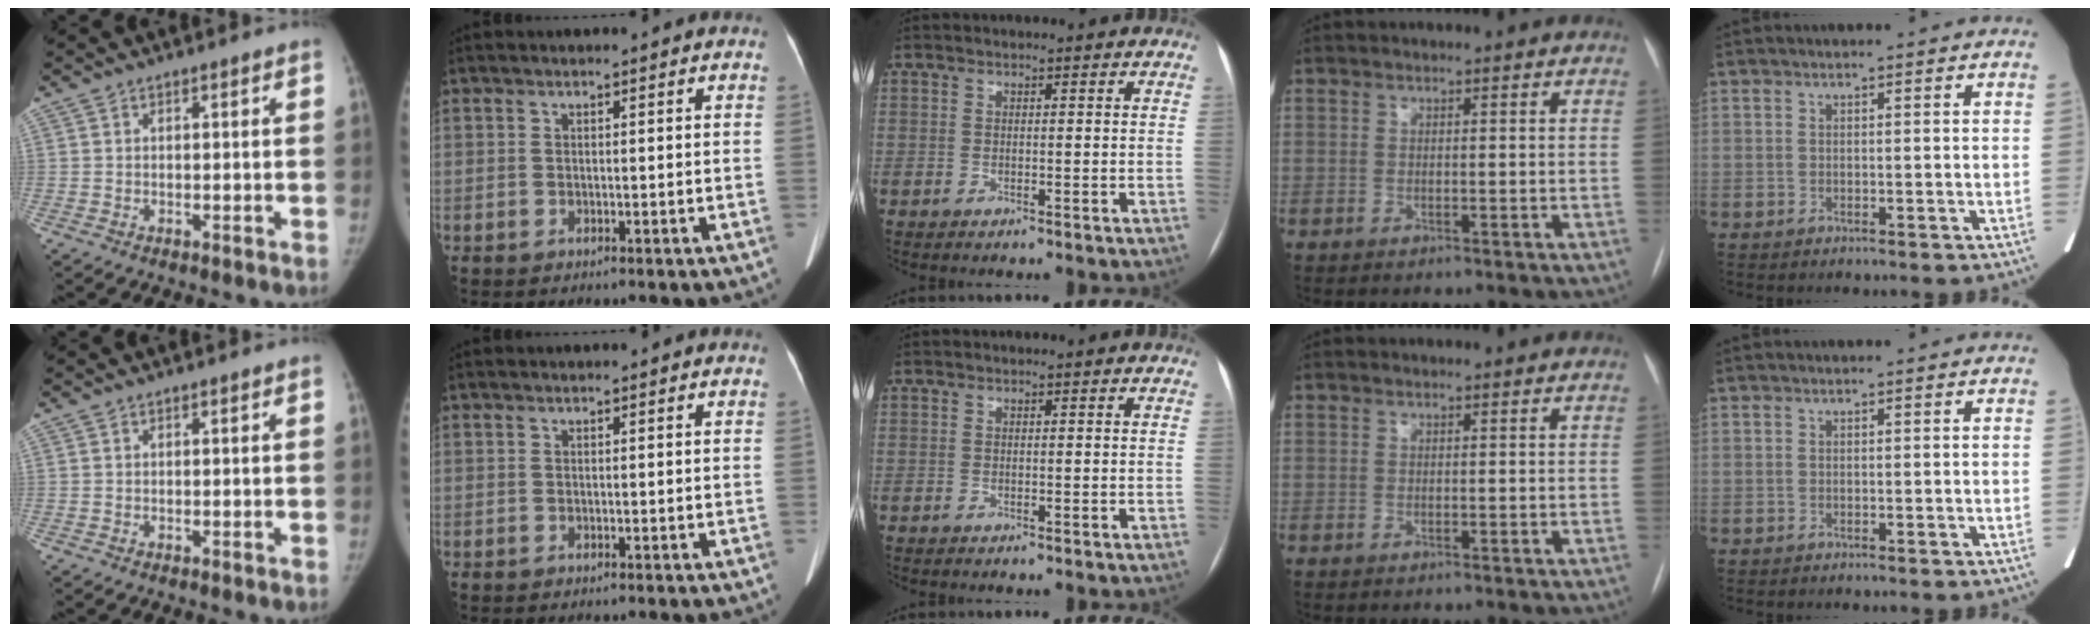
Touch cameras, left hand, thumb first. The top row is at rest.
{}